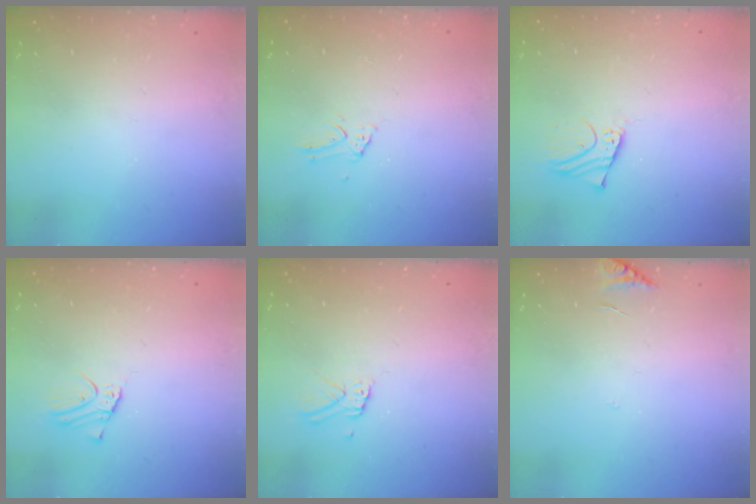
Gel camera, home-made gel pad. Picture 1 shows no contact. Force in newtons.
{"total": 1.6, "press": 1.5, "slide": 0.1}
{"total": 2.7, "press": 2.7, "slide": 0.2}
{"total": 2.3, "press": 2.3, "slide": 0.2}
{"total": 2.9, "press": 2.9, "slide": 0.1}
{"total": 7.5, "press": 7.4, "slide": 0.8}